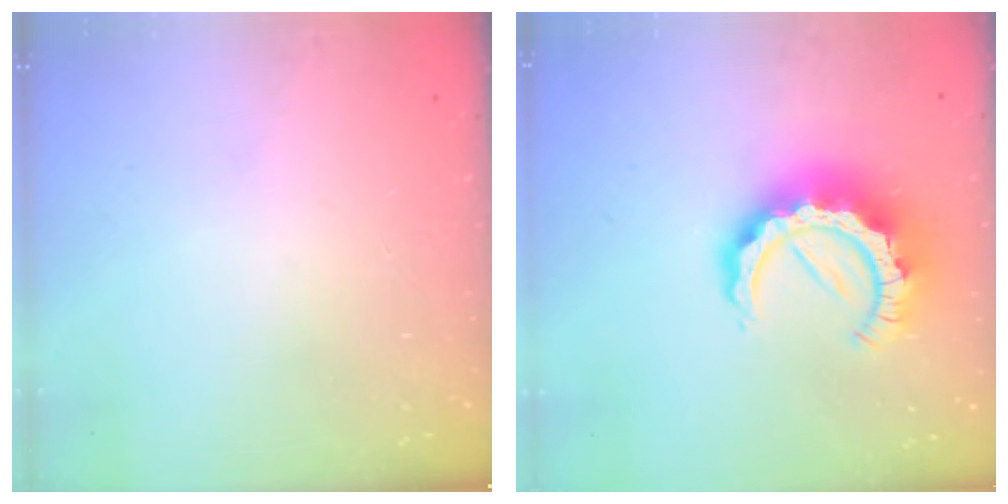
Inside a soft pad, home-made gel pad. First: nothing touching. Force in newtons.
{"total": 14.2, "press": 14.2, "slide": 1.6}